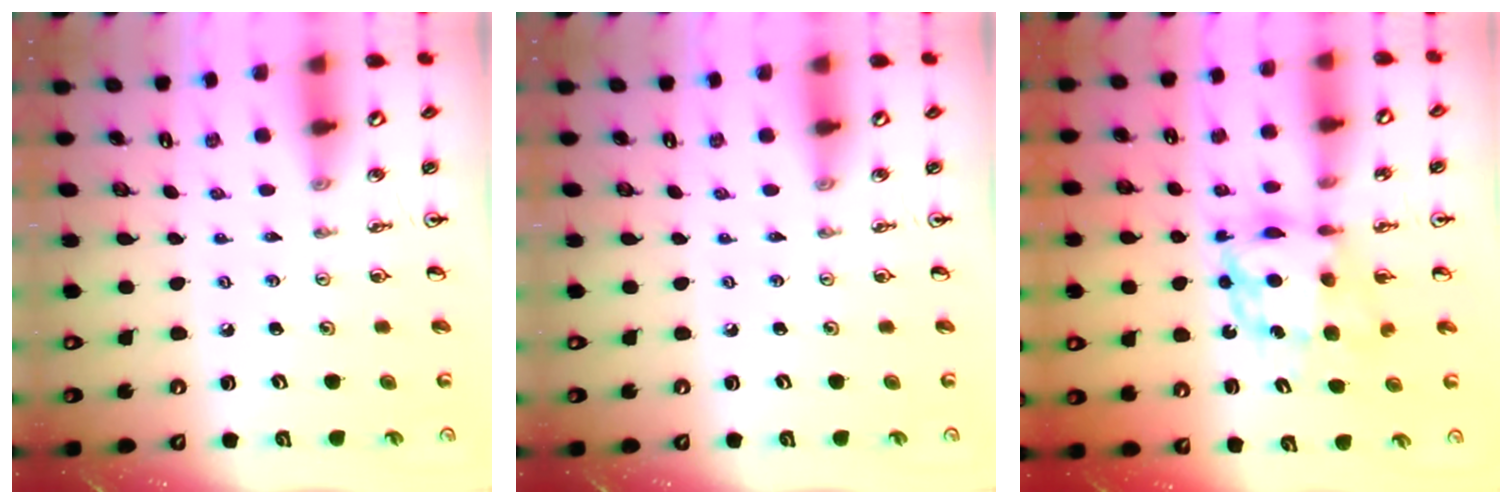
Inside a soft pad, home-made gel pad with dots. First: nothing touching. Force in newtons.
{"total": 0.0}
{"total": 6.9, "press": 6.9, "slide": 0.6}